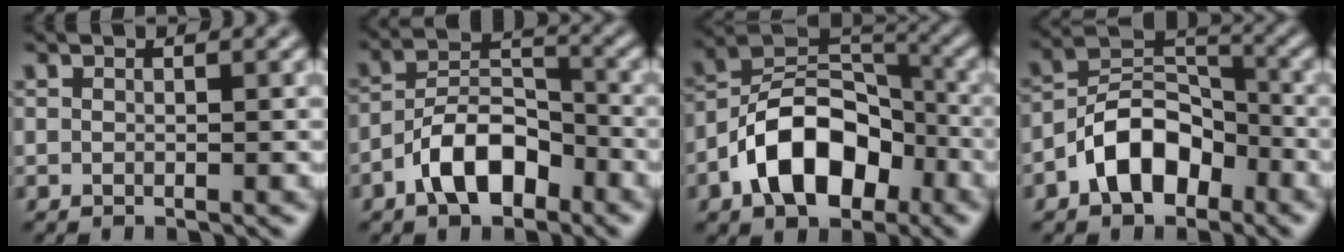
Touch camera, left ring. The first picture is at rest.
{"total": 6.4, "force": [-3.6, 3.2, 4.2], "torque": [-0.064, 0.012, -0.071]}
{"total": 9.8, "force": [-4.4, 5.9, 6.4], "torque": [-0.107, 0.014, -0.086]}
{"total": 6.8, "force": [-3.6, 4.1, 4.1], "torque": [-0.063, 0.010, -0.074]}